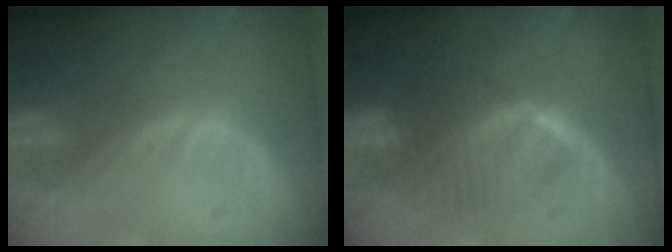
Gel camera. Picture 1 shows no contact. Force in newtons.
{"total": 6.6, "press": 6.5, "slide": 1.0}